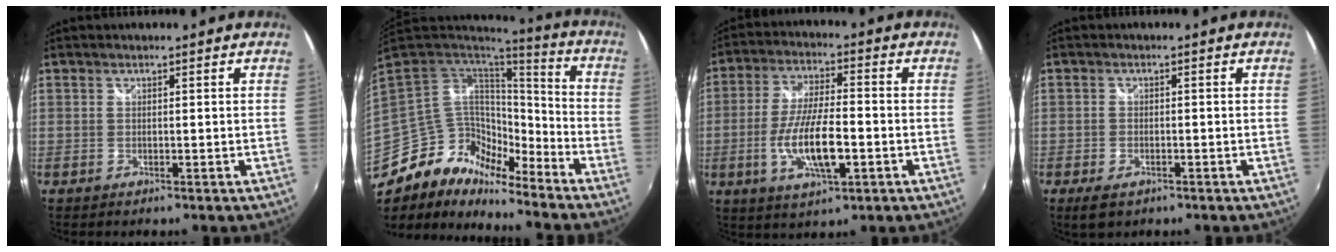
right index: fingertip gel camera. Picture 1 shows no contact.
{"total": 13.7, "force": [-10.8, 6.6, 5.3], "torque": [-0.099, 0.004, -0.213]}
{"total": 11.9, "force": [-3.4, 3.3, 10.9], "torque": [-0.217, -0.008, -0.062]}
{"total": 4.1, "force": [-2.7, 2.1, 2.2], "torque": [-0.056, -0.010, -0.047]}